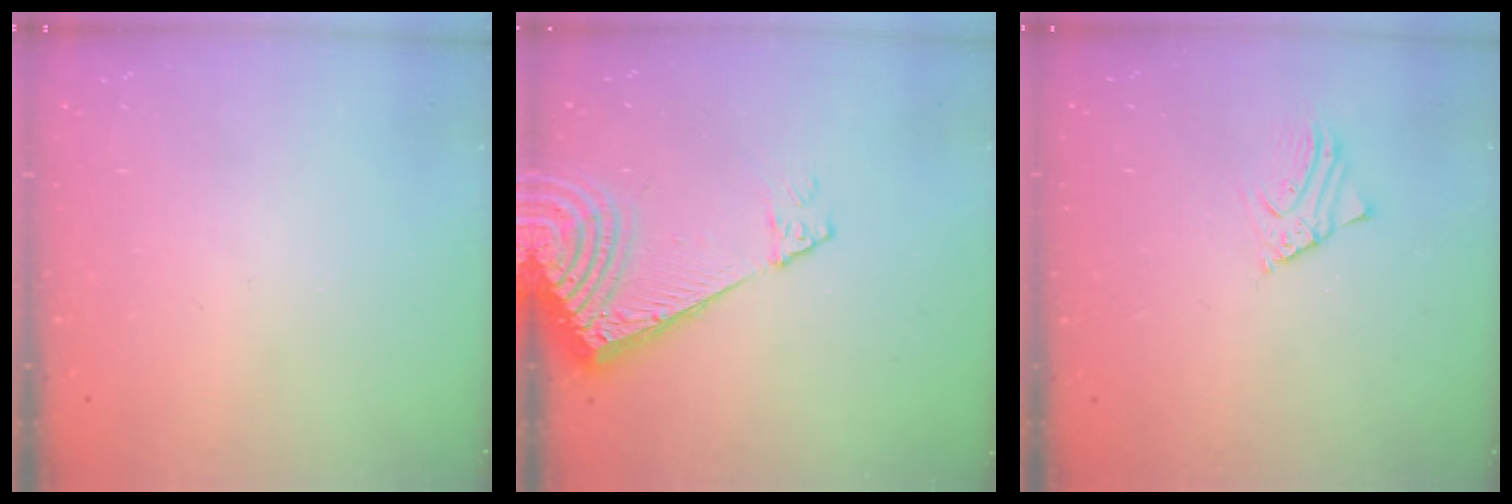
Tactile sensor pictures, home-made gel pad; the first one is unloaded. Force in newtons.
{"total": 14.3, "press": 14.1, "slide": 2.2}
{"total": 2.4, "press": 2.4, "slide": 0.2}